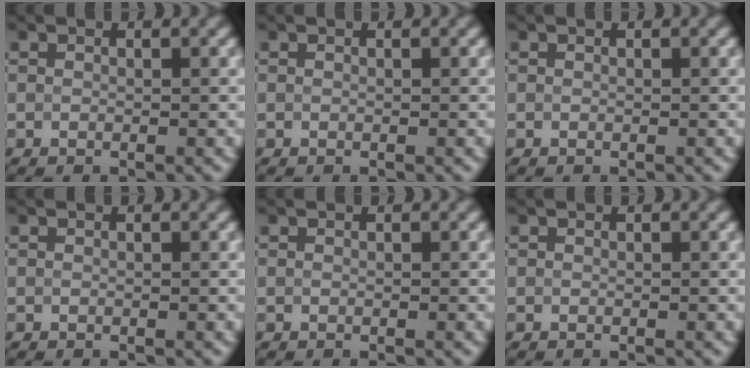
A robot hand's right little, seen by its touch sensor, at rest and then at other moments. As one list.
[{"total": 0.0}, {"total": 0.0}, {"total": 0.0}, {"total": 0.0}, {"total": 0.0}]